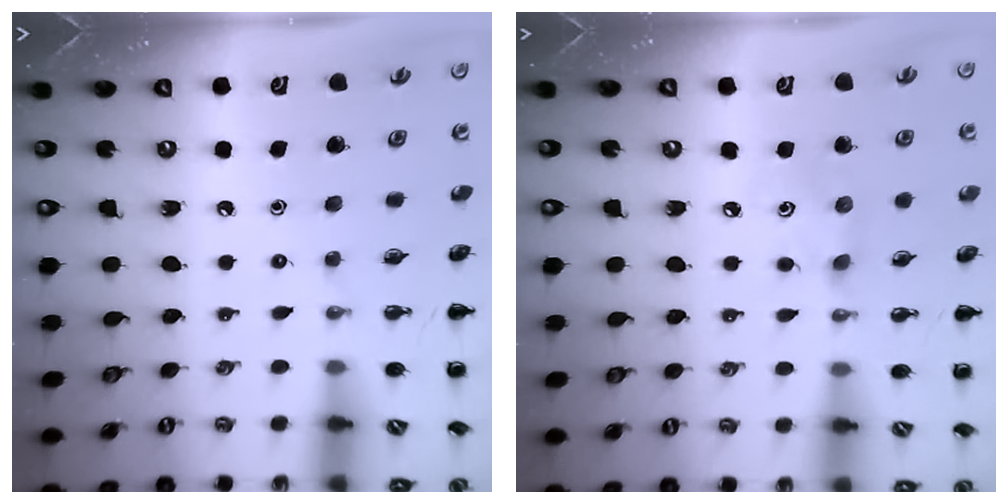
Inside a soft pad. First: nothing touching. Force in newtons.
{"total": 3.1, "press": 3.0, "slide": 0.7}